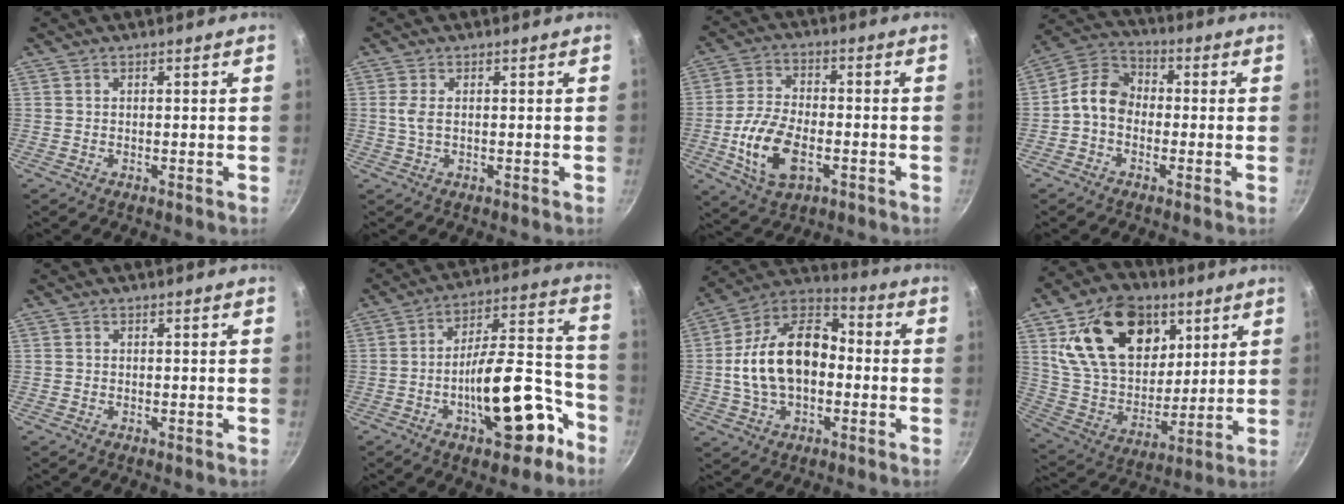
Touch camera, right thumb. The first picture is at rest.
{"total": 2.2, "force": [0.3, 1.0, 2.0], "torque": [-0.044, 0.000, 0.007]}
{"total": 12.3, "force": [-3.6, 6.8, 9.6], "torque": [-0.184, 0.019, -0.069]}
{"total": 8.1, "force": [-1.3, 6.3, 4.9], "torque": [-0.066, 0.031, -0.047]}
{"total": 0.0}
{"total": 22.7, "force": [-9.6, 9.6, 18.2], "torque": [-0.226, 0.082, -0.150]}
{"total": 18.7, "force": [-1.4, 12.1, 14.2], "torque": [-0.230, 0.047, -0.039]}
{"total": 24.6, "force": [9.9, 16.5, 15.3], "torque": [-0.228, -0.035, 0.178]}